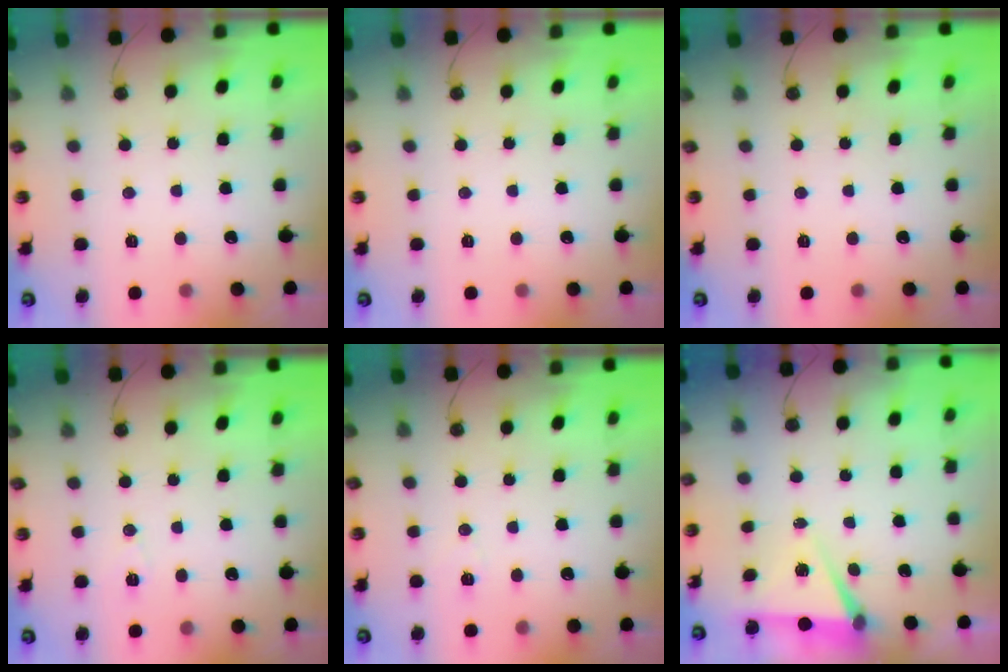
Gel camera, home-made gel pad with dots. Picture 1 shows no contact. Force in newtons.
{"total": 0.0}
{"total": 0.0}
{"total": 4.1, "press": 3.7, "slide": 1.7}
{"total": 5.3, "press": 5.1, "slide": 1.4}
{"total": 6.3, "press": 4.4, "slide": 4.5}